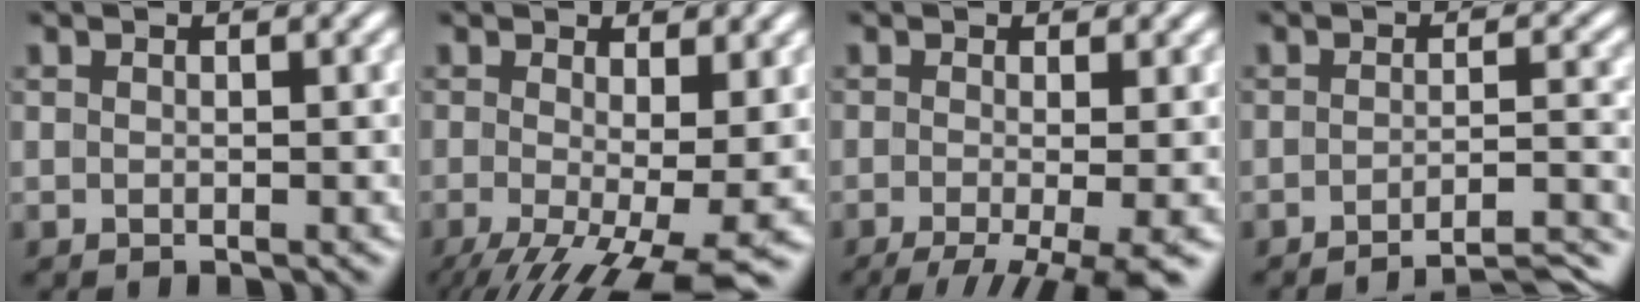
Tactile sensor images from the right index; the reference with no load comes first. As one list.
[{"total": 9.3, "force": [-4.4, 4.3, 7.0], "torque": [-0.128, -0.063, -0.039]}, {"total": 9.8, "force": [-7.4, 3.5, 5.5], "torque": [-0.078, -0.051, -0.087]}, {"total": 7.8, "force": [-7.4, 1.0, 2.0], "torque": [-0.014, -0.022, -0.112]}]